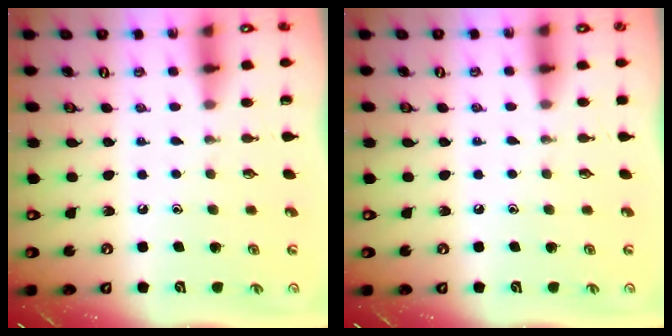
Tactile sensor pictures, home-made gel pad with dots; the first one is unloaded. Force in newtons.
{"total": 2.7, "press": 2.7, "slide": 0.5}